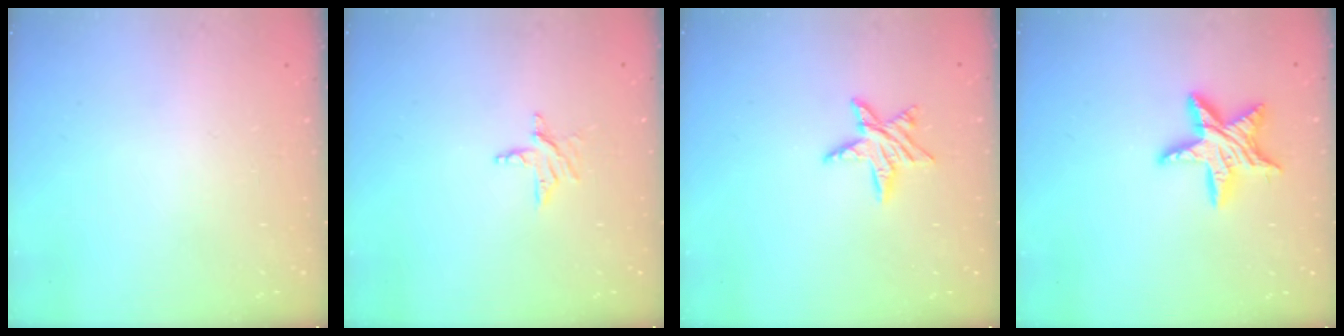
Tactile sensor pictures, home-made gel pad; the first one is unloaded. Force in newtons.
{"total": 4.6, "press": 4.6, "slide": 0.4}
{"total": 7.9, "press": 7.9, "slide": 0.5}
{"total": 12.4, "press": 12.4, "slide": 0.7}